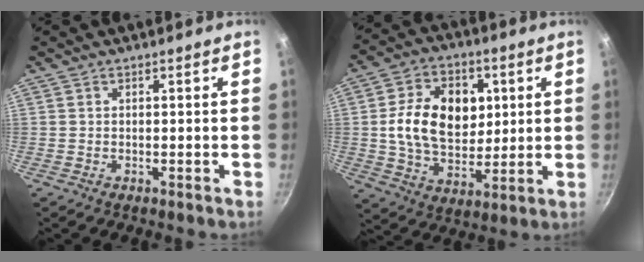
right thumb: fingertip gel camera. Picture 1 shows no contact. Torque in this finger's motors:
{"motor_torque": [-1.06, 1.76, 1.27, 0.25, 0.30]}